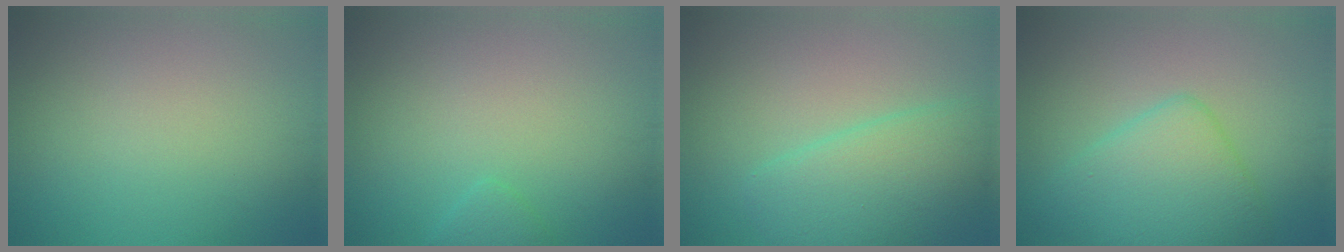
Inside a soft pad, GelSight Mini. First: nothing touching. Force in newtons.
{"total": 1.0, "press": 1.0, "slide": 0.1}
{"total": 4.8, "press": 4.8, "slide": 0.2}
{"total": 5.3, "press": 5.3, "slide": 0.2}